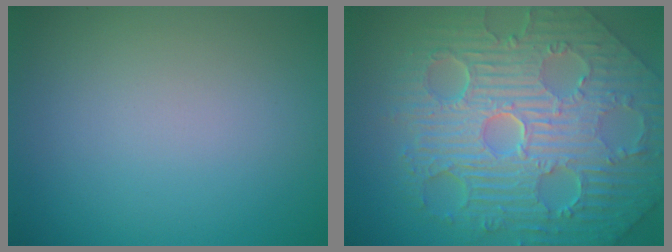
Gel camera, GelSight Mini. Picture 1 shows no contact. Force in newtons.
{"total": 11.9, "press": 7.7, "slide": 9.0}